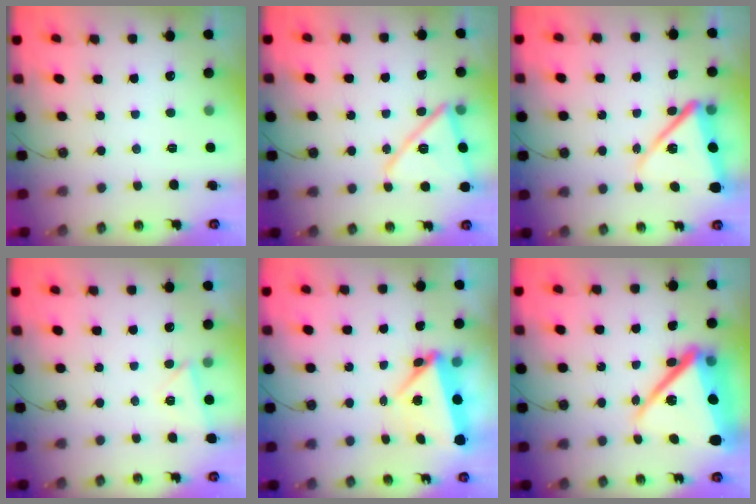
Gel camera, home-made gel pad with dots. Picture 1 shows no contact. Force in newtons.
{"total": 15.0, "press": 15.0, "slide": 1.3}
{"total": 13.9, "press": 13.8, "slide": 1.6}
{"total": 4.3, "press": 3.8, "slide": 2.1}
{"total": 10.8, "press": 4.7, "slide": 9.7}
{"total": 20.0, "press": 18.7, "slide": 7.1}